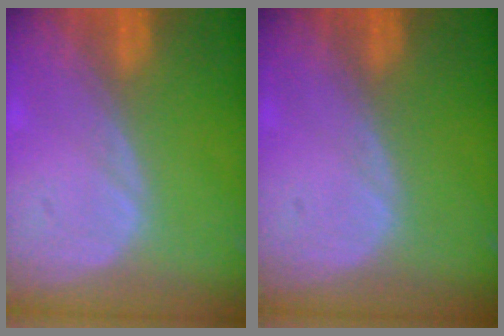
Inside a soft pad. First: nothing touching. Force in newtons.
{"total": 0.0}